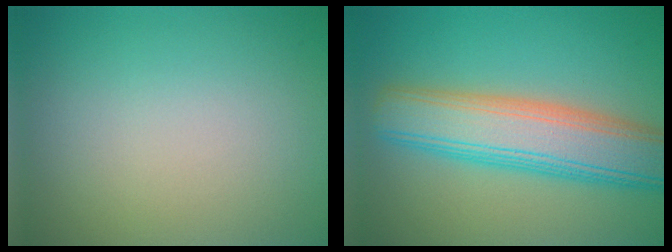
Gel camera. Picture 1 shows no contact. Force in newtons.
{"total": 8.4, "press": 8.4, "slide": 0.3}